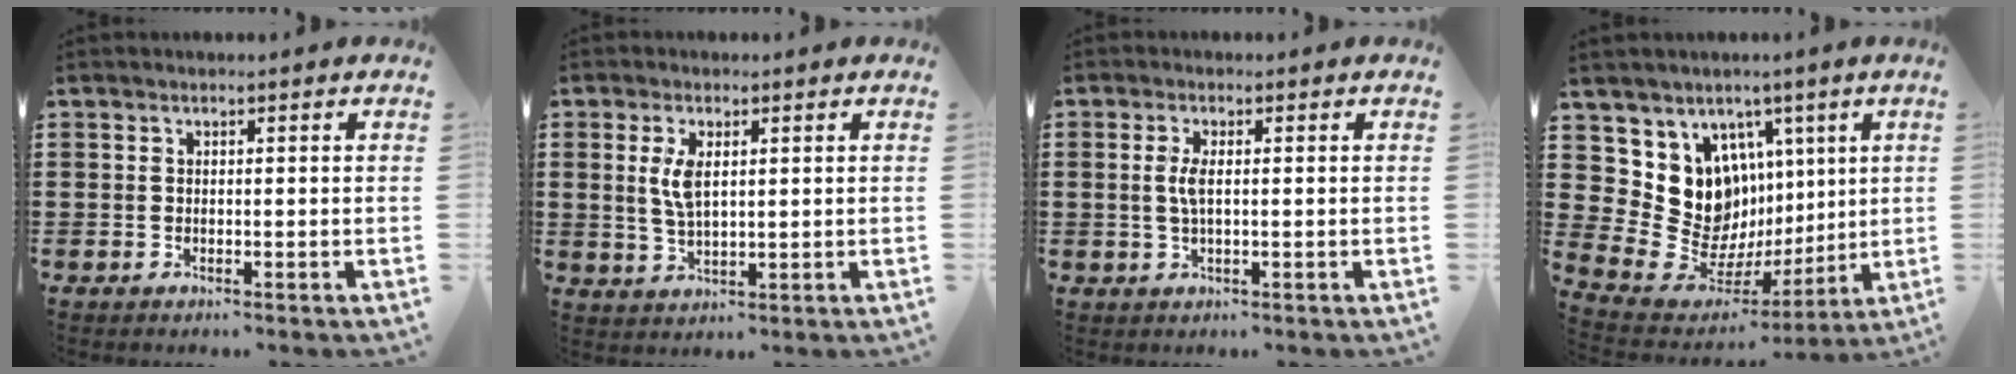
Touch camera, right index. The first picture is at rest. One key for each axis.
{"total": 4.6, "fx": 1.1, "fy": 1.9, "fz": 4.0, "tx": -0.093, "ty": 0.004, "tz": 0.015}
{"total": 3.0, "fx": 0.1, "fy": 0.8, "fz": 2.9, "tx": -0.070, "ty": -0.006, "tz": -0.004}
{"total": 12.5, "fx": 3.2, "fy": 11.4, "fz": 4.0, "tx": -0.106, "ty": -0.040, "tz": 0.074}